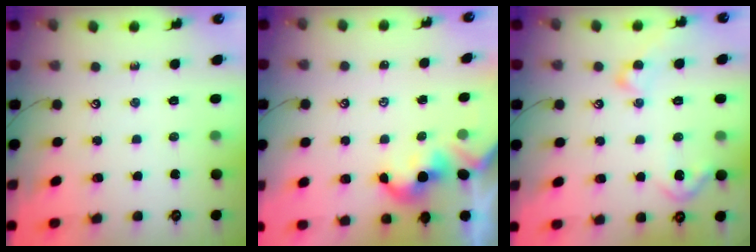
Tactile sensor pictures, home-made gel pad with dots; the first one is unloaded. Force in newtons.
{"total": 2.0, "press": 2.0, "slide": 0.2}
{"total": 7.1, "press": 7.1, "slide": 1.0}